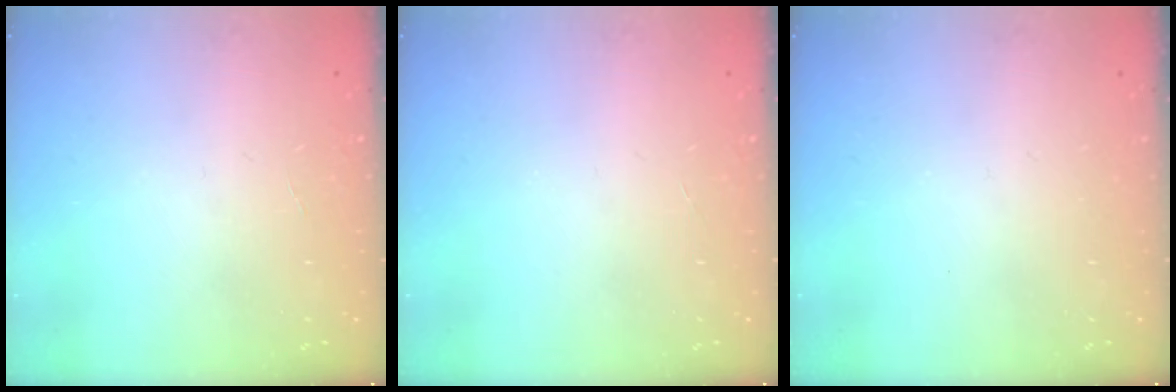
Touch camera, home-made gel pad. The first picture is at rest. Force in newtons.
{"total": 0.0}
{"total": 0.0}